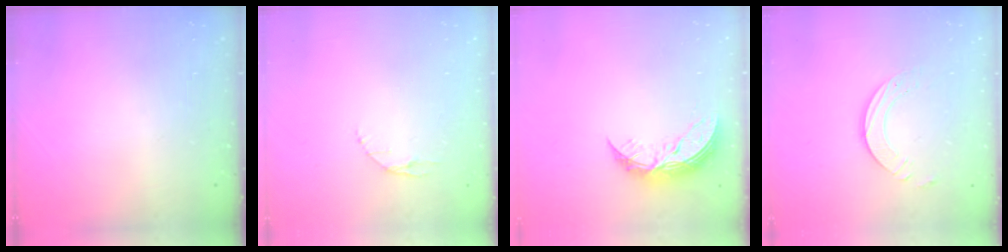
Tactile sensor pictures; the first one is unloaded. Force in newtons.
{"total": 2.9, "press": 2.9, "slide": 0.4}
{"total": 9.3, "press": 9.3, "slide": 0.5}
{"total": 6.9, "press": 6.9, "slide": 0.7}